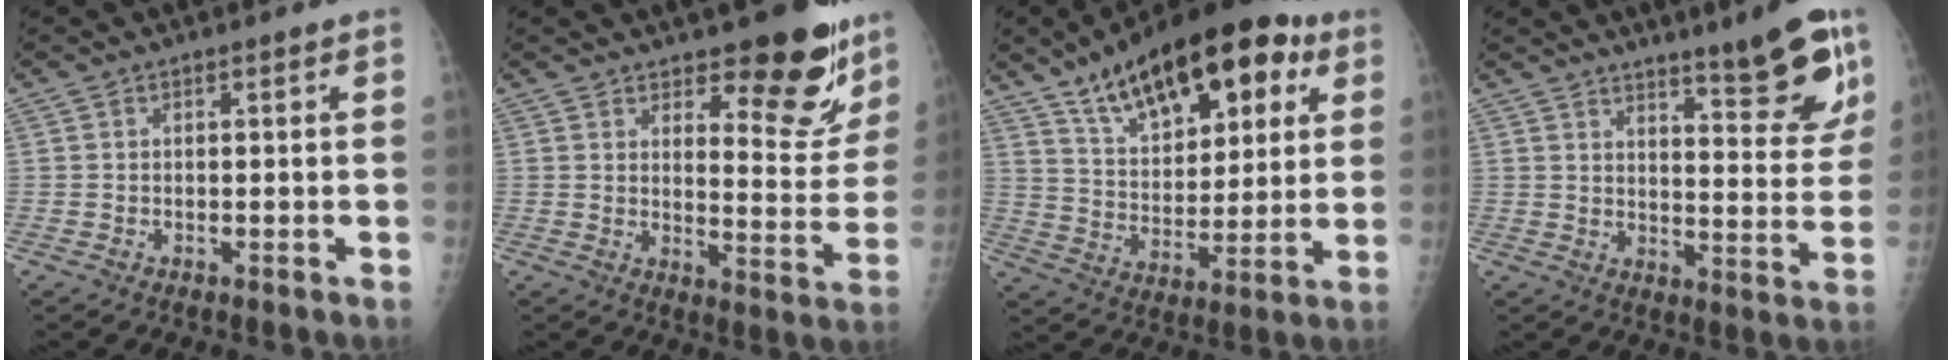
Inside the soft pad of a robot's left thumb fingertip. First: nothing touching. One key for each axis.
{"total": 13.7, "fx": 9.8, "fy": 5.0, "fz": 8.1, "tx": -0.048, "ty": -0.077, "tz": 0.138}
{"total": 23.3, "fx": 12.7, "fy": 11.0, "fz": 16.2, "tx": -0.219, "ty": -0.025, "tz": 0.209}
{"total": 13.3, "fx": 9.0, "fy": 2.5, "fz": 9.5, "tx": -0.097, "ty": -0.061, "tz": 0.133}